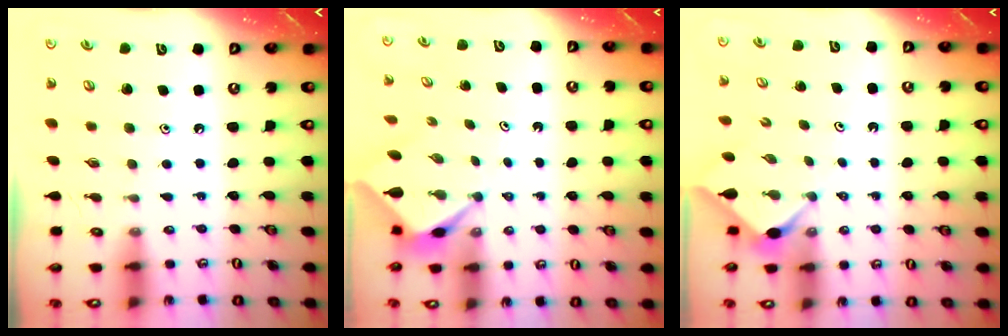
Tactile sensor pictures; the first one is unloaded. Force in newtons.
{"total": 2.7, "press": 2.7, "slide": 0.2}
{"total": 3.1, "press": 3.0, "slide": 0.4}